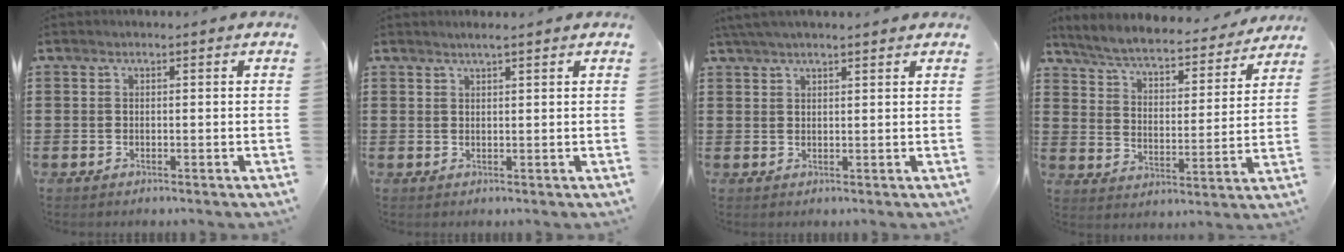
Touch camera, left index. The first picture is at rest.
{"total": 1.4, "force": [1.2, -0.1, 0.8], "torque": [-0.017, 0.000, 0.022]}
{"total": 2.5, "force": [2.2, 0.1, 1.3], "torque": [-0.029, 0.002, 0.041]}
{"total": 5.1, "force": [4.9, 0.1, 1.3], "torque": [-0.052, -0.039, 0.079]}